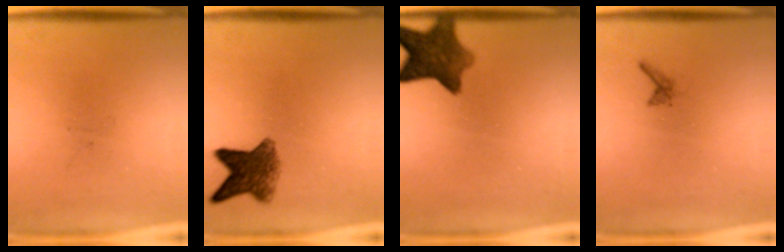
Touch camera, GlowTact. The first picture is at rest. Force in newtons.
{"total": 6.6}
{"total": 8.7}
{"total": 0.6}